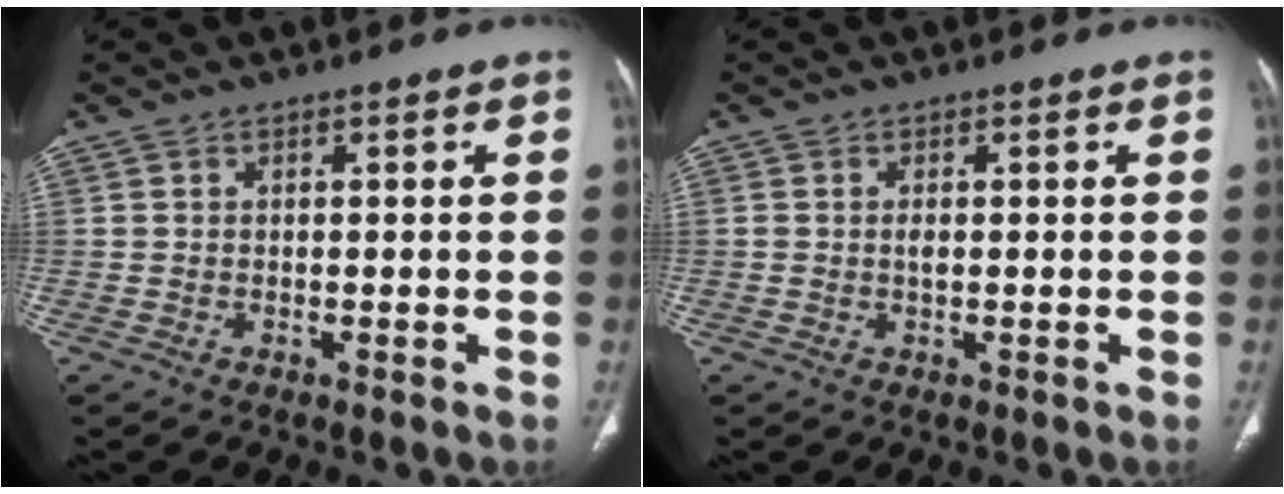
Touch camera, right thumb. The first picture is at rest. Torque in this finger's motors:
{"motor_torque": [0.38, 0.49, 0.38, -0.04, 0.03]}